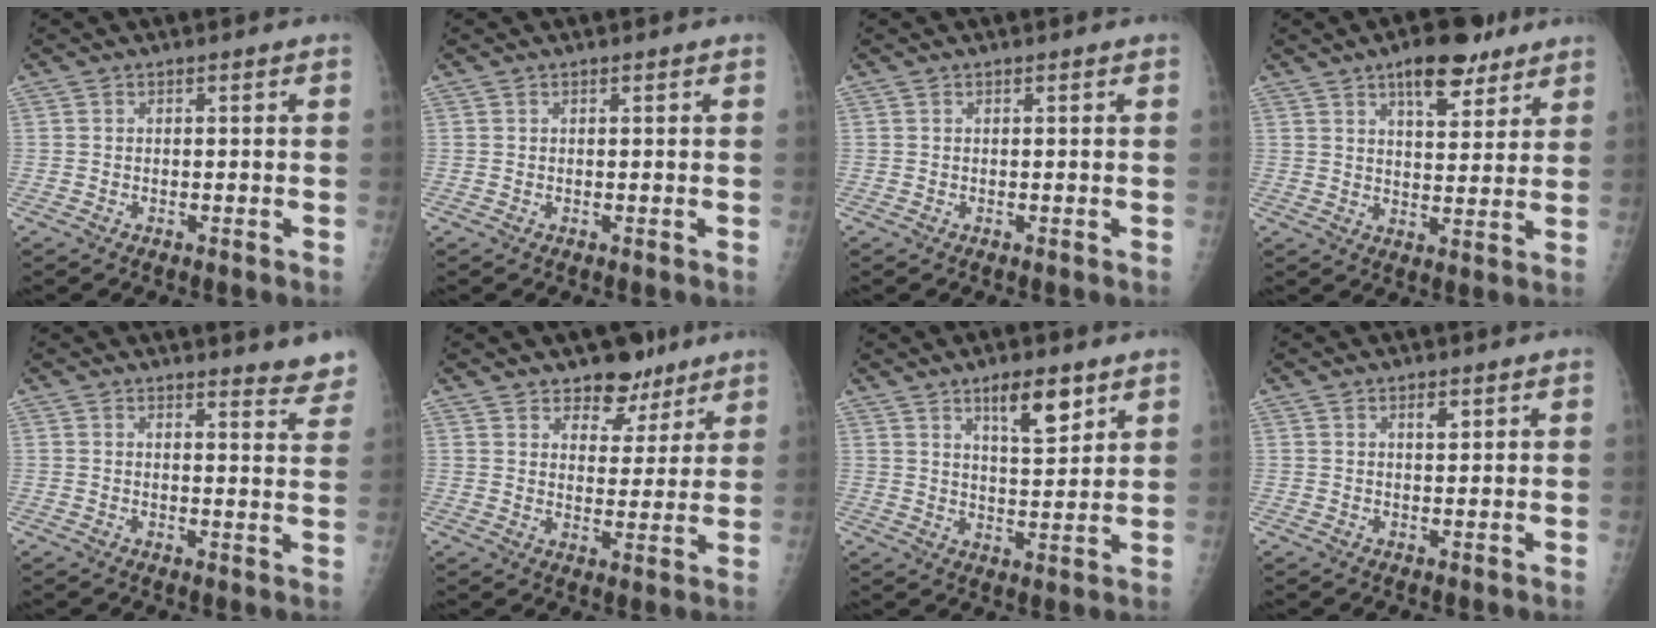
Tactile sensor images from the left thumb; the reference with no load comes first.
{"total": 0.0}
{"total": 0.0}
{"total": 10.4, "force": [6.6, 4.4, 6.7], "torque": [-0.075, -0.031, 0.098]}
{"total": 6.3, "force": [5.9, 0.9, 1.9], "torque": [-0.002, -0.042, 0.051]}
{"total": 8.2, "force": [6.2, 4.8, 2.7], "torque": [0.000, -0.034, 0.095]}
{"total": 8.5, "force": [5.1, 2.7, 6.2], "torque": [-0.085, -0.035, 0.086]}
{"total": 2.0, "force": [1.1, 0.8, 1.4], "torque": [-0.018, -0.006, 0.018]}